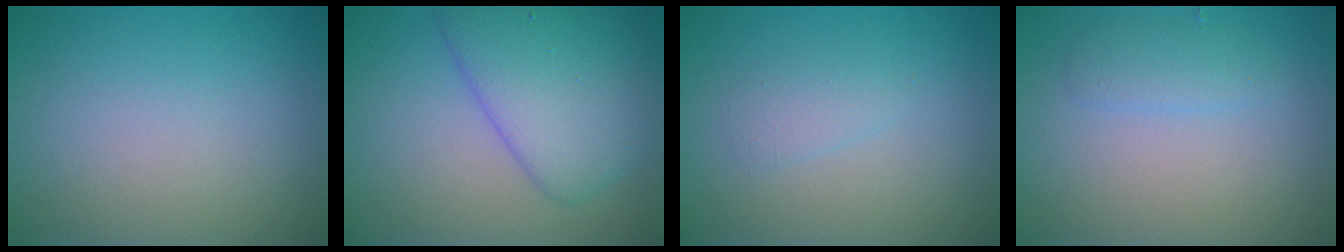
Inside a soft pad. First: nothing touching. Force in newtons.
{"total": 6.5, "press": 6.5, "slide": 0.1}
{"total": 1.4, "press": 1.4, "slide": 0.1}
{"total": 1.7, "press": 1.7, "slide": 0.2}